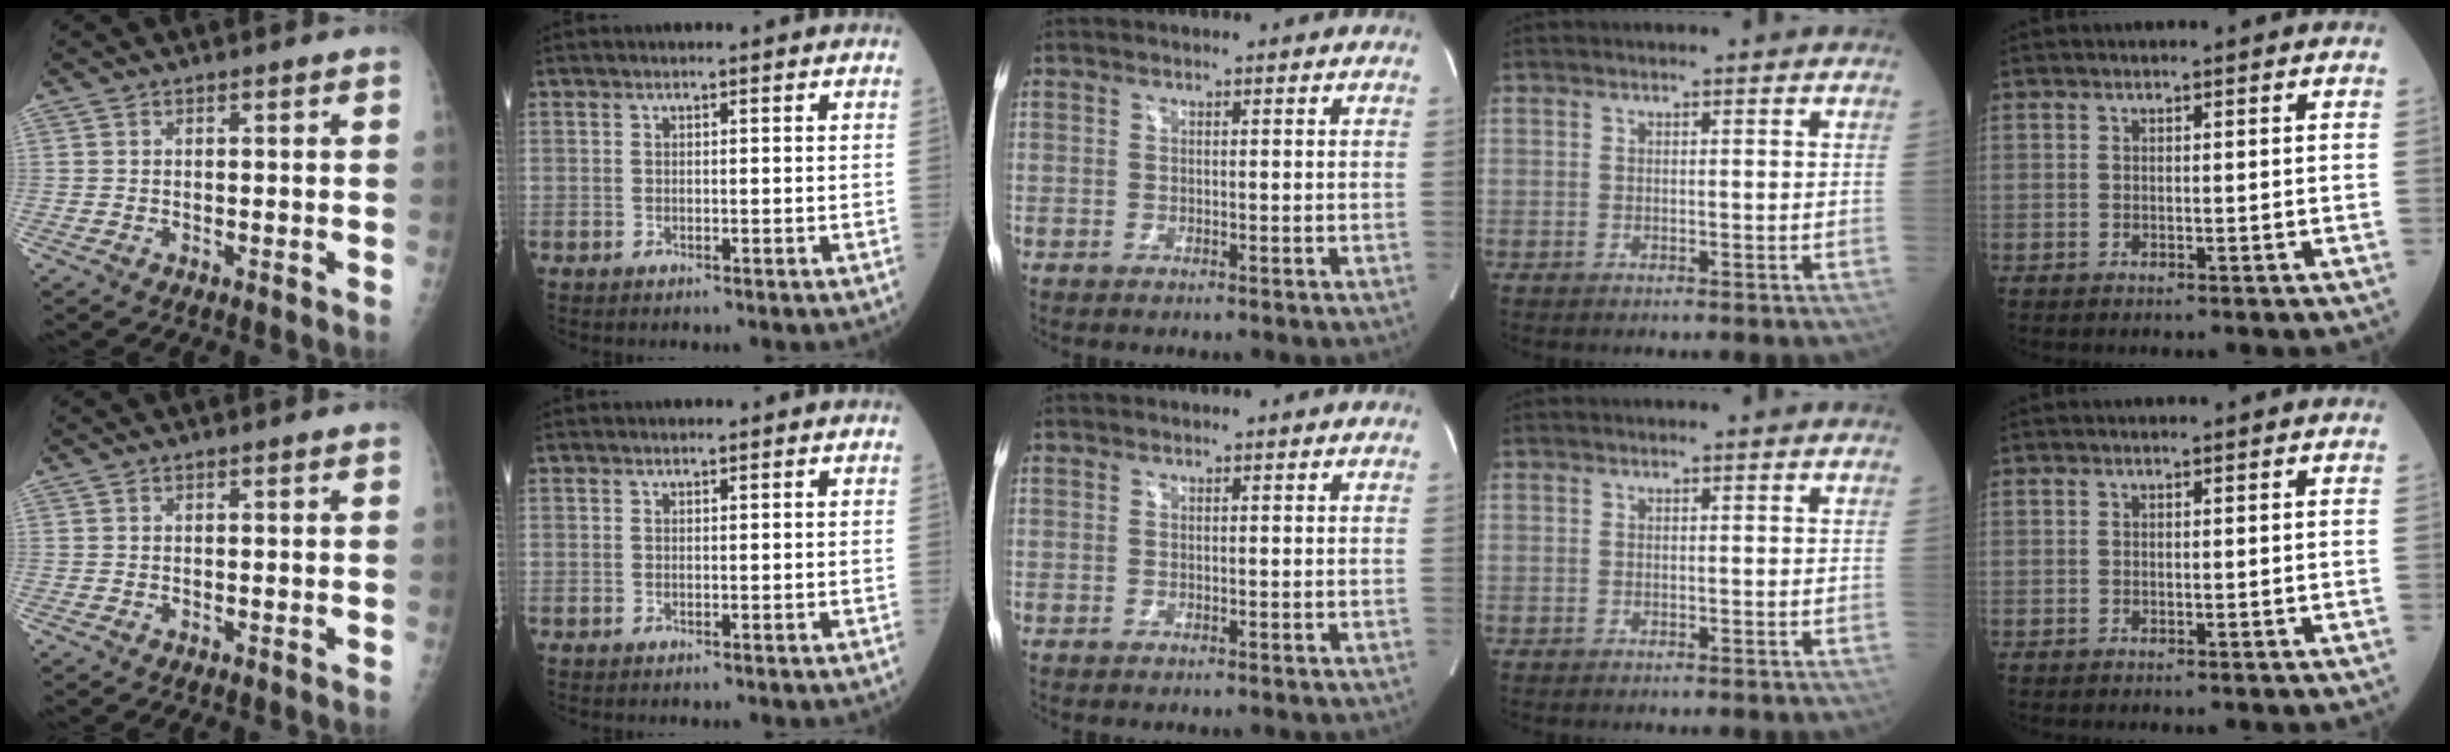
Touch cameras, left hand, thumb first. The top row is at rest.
{}